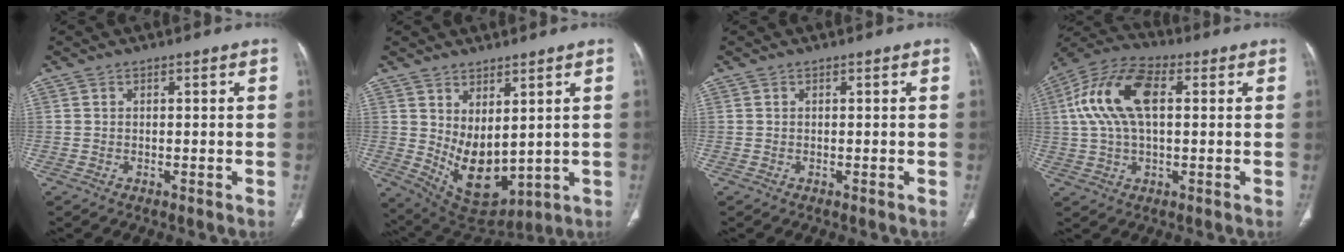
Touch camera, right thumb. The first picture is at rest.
{"total": 11.2, "force": [1.8, 6.3, 9.1], "torque": [-0.133, -0.032, 0.065]}
{"total": 0.0}
{"total": 14.7, "force": [2.8, 7.8, 12.2], "torque": [-0.253, 0.029, 0.048]}